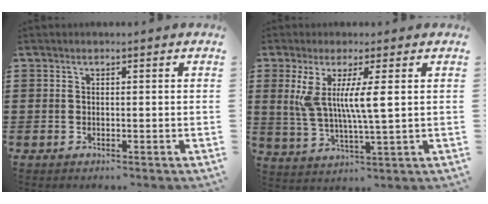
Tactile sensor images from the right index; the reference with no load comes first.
{"total": 7.4, "force": [1.8, 0.6, 7.1], "torque": [-0.150, -0.009, 0.027]}